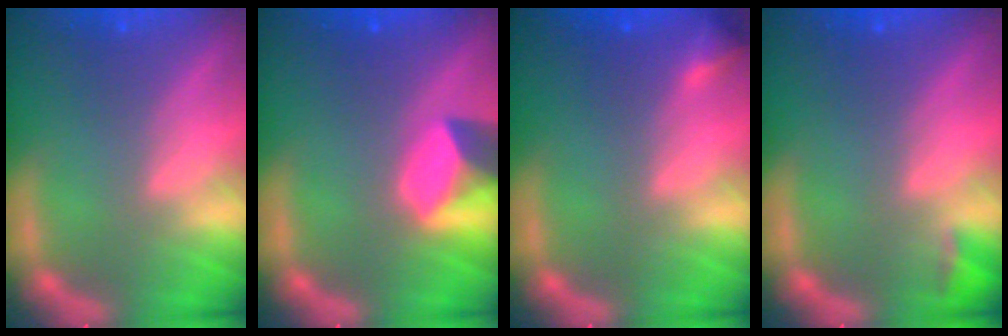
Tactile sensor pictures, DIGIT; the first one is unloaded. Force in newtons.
{"total": 4.4}
{"total": 1.4}
{"total": 1.4}